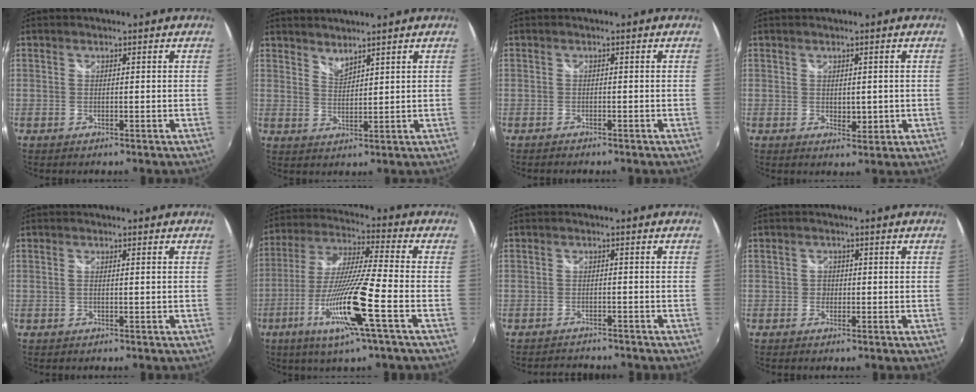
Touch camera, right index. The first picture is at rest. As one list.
[{"total": 2.9, "force": [2.7, 0.4, 0.8], "torque": [-0.012, -0.001, 0.047]}, {"total": 1.6, "force": [-1.5, 0.4, 0.5], "torque": [-0.018, -0.009, -0.027]}, {"total": 2.9, "force": [-0.1, 1.8, 2.3], "torque": [-0.034, -0.005, 0.002]}, {"total": 1.1, "force": [-0.1, -0.3, 1.0], "torque": [-0.017, 0.000, -0.003]}, {"total": 16.7, "force": [-7.2, -0.4, 15.1], "torque": [-0.301, -0.028, -0.136]}, {"total": 4.6, "force": [-4.4, 0.8, 1.0], "torque": [-0.031, -0.007, -0.067]}, {"total": 1.6, "force": [-0.6, 1.5, 0.3], "torque": [-0.005, 0.000, -0.011]}]